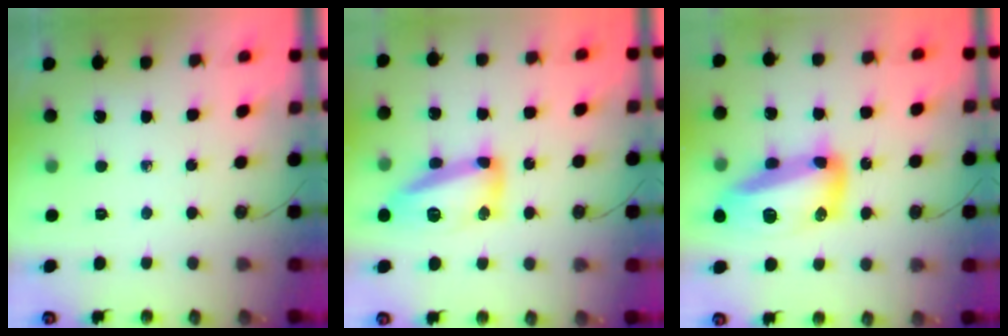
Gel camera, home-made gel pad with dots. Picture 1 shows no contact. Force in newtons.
{"total": 14.2, "press": 14.2, "slide": 1.1}
{"total": 18.1, "press": 18.0, "slide": 1.5}